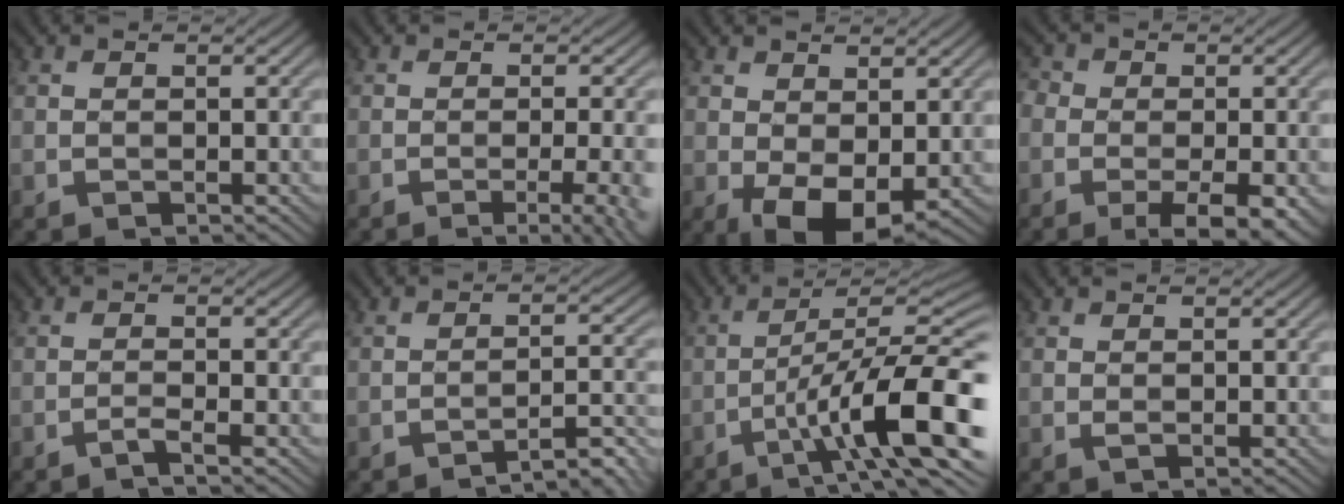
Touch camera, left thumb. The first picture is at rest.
{"total": 6.1, "force": [-2.1, 1.6, 5.5], "torque": [-0.064, 0.003, -0.024]}
{"total": 6.9, "force": [-0.9, 3.9, 5.6], "torque": [-0.116, -0.013, -0.011]}
{"total": 8.5, "force": [-3.4, 4.9, 6.2], "torque": [-0.103, -0.003, -0.055]}
{"total": 1.4, "force": [-1.0, -0.1, 1.0], "torque": [-0.018, 0.007, -0.026]}
{"total": 4.6, "force": [-3.8, 0.5, 2.6], "torque": [-0.034, 0.020, -0.057]}
{"total": 14.2, "force": [-4.9, 3.3, 13.0], "torque": [-0.211, 0.006, -0.082]}
{"total": 0.8, "force": [0.1, 0.4, 0.7], "torque": [-0.015, 0.000, 0.002]}